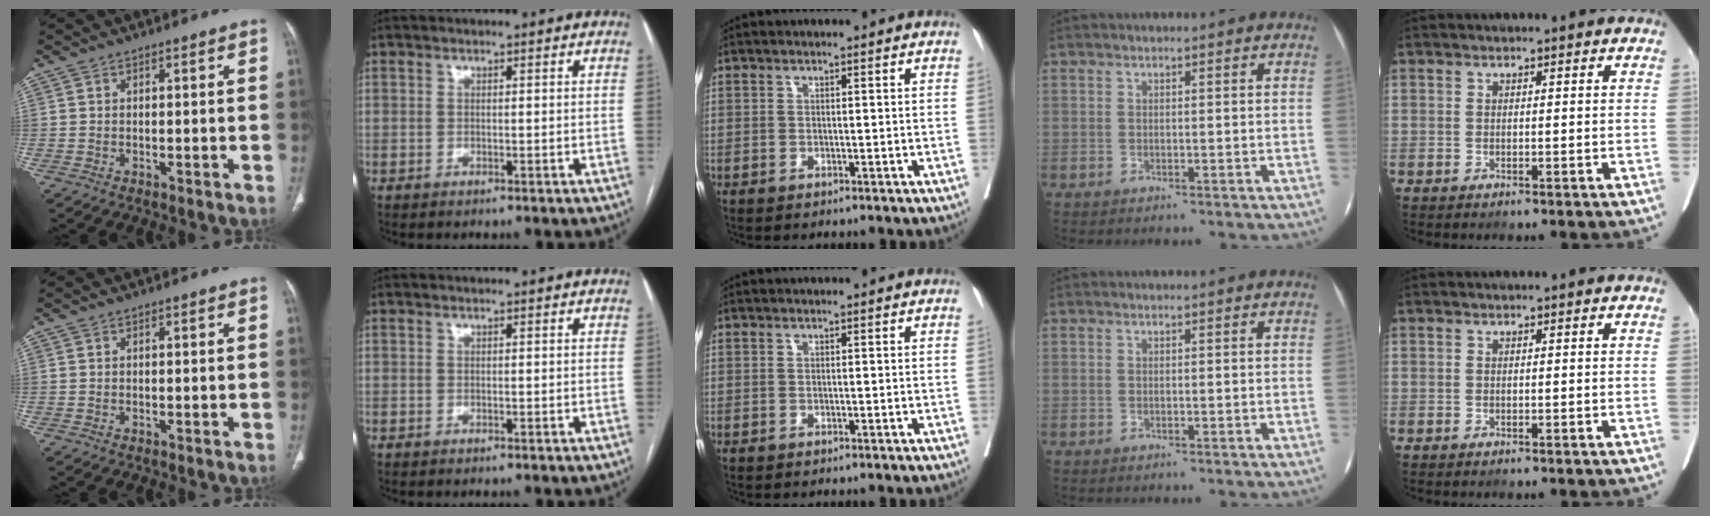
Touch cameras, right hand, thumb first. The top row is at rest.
{}